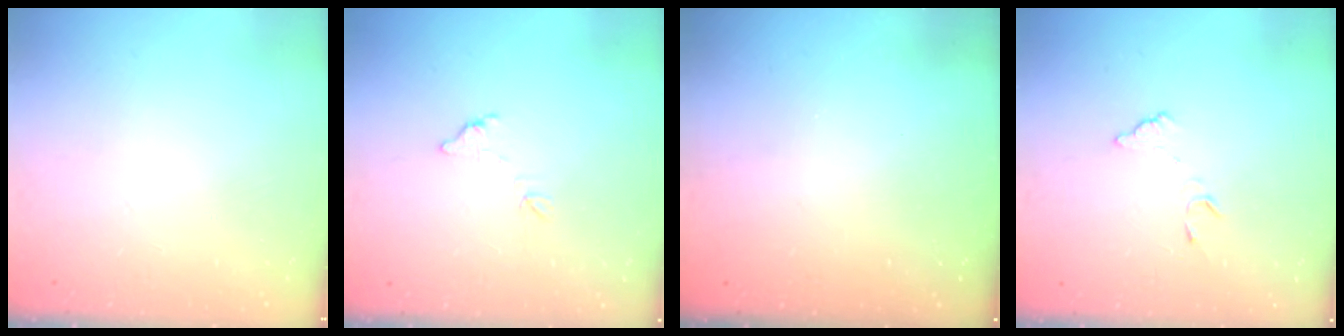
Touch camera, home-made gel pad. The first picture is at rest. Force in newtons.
{"total": 6.1, "press": 6.1, "slide": 0.3}
{"total": 2.9, "press": 2.8, "slide": 1.0}
{"total": 5.8, "press": 5.8, "slide": 0.4}